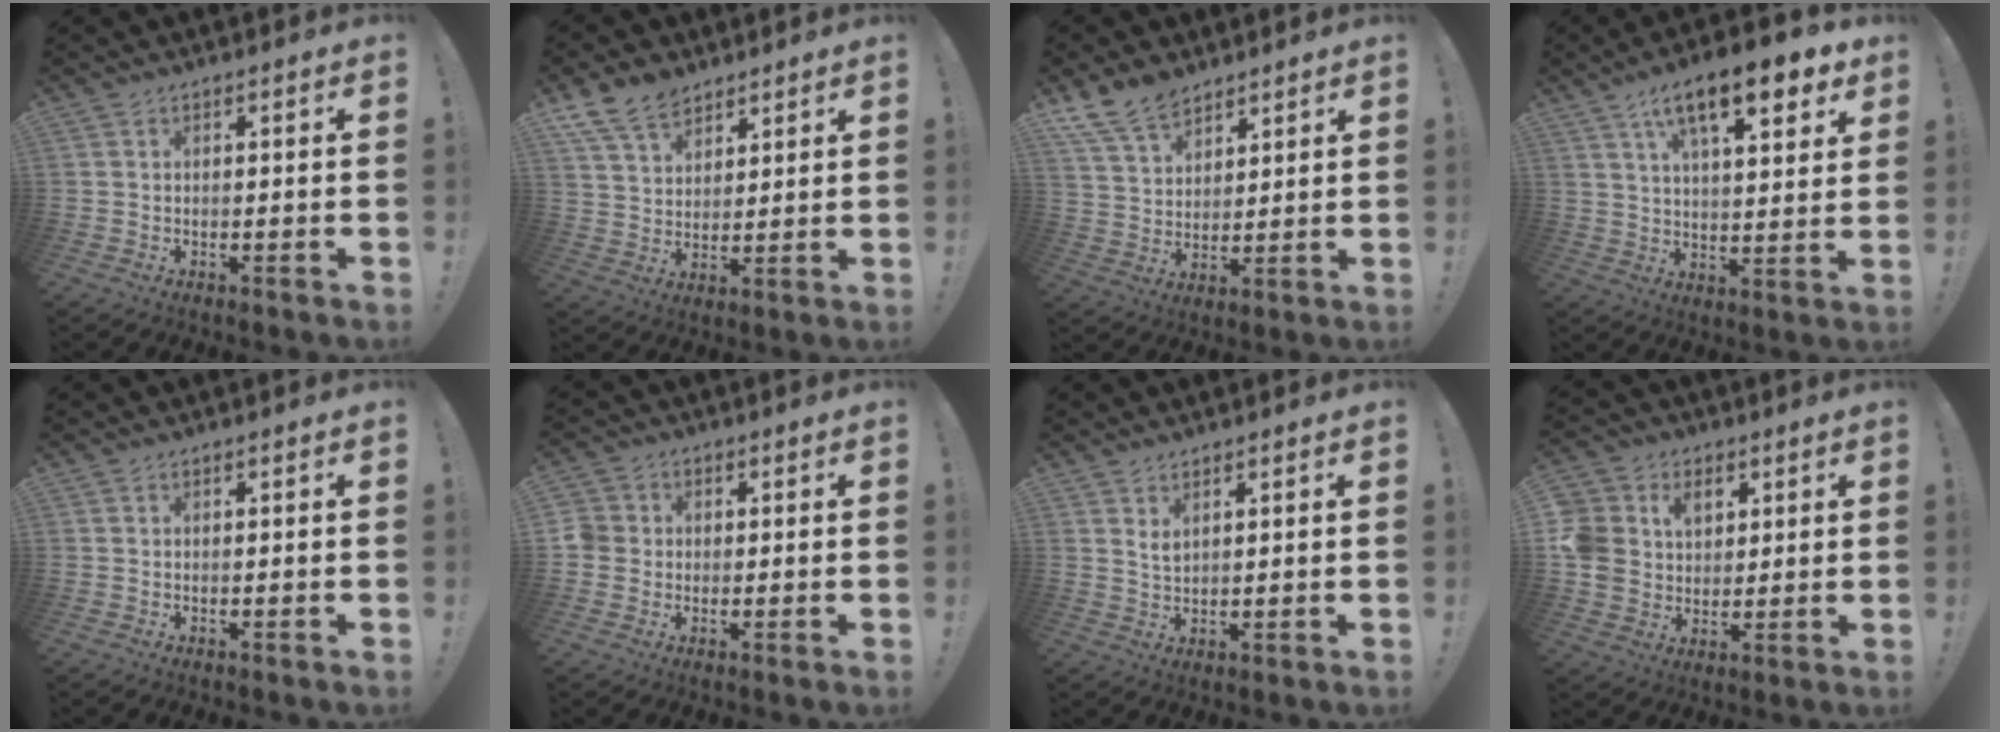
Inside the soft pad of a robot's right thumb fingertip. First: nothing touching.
{"total": 11.0, "force": [8.1, 6.4, 3.9], "torque": [-0.077, -0.043, 0.161]}
{"total": 11.4, "force": [9.0, 6.0, 3.9], "torque": [-0.080, -0.053, 0.176]}
{"total": 15.4, "force": [8.4, 5.1, 11.8], "torque": [-0.187, -0.035, 0.134]}
{"total": 0.0}
{"total": 4.4, "force": [-0.1, 4.1, 1.4], "torque": [-0.035, 0.011, 0.000]}
{"total": 2.8, "force": [1.9, 1.0, 1.8], "torque": [-0.028, -0.010, 0.032]}
{"total": 10.2, "force": [3.7, 8.7, 3.9], "torque": [-0.093, -0.019, 0.072]}